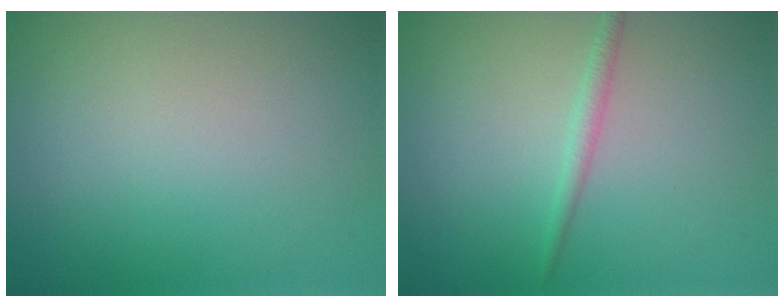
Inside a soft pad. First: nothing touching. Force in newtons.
{"total": 1.2, "press": 1.2, "slide": 0.1}